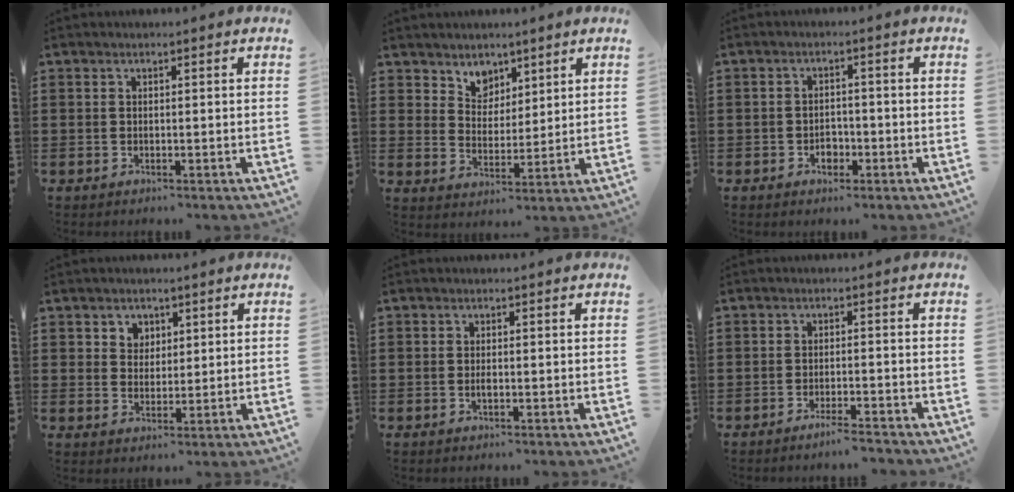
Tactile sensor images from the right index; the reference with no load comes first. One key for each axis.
{"total": 4.6, "fx": 3.5, "fy": 3.0, "fz": 0.1, "tx": -0.023, "ty": 0.002, "tz": 0.066}
{"total": 2.4, "fx": -1.2, "fy": 1.6, "fz": 1.4, "tx": -0.029, "ty": 0.000, "tz": -0.022}
{"total": 3.0, "fx": 1.6, "fy": 2.5, "fz": 0.3, "tx": -0.018, "ty": 0.012, "tz": 0.028}
{"total": 1.1, "fx": -0.3, "fy": 0.4, "fz": 0.9, "tx": -0.019, "ty": -0.005, "tz": -0.005}
{"total": 2.7, "fx": -2.4, "fy": 0.0, "fz": 1.3, "tx": -0.021, "ty": 0.004, "tz": -0.046}